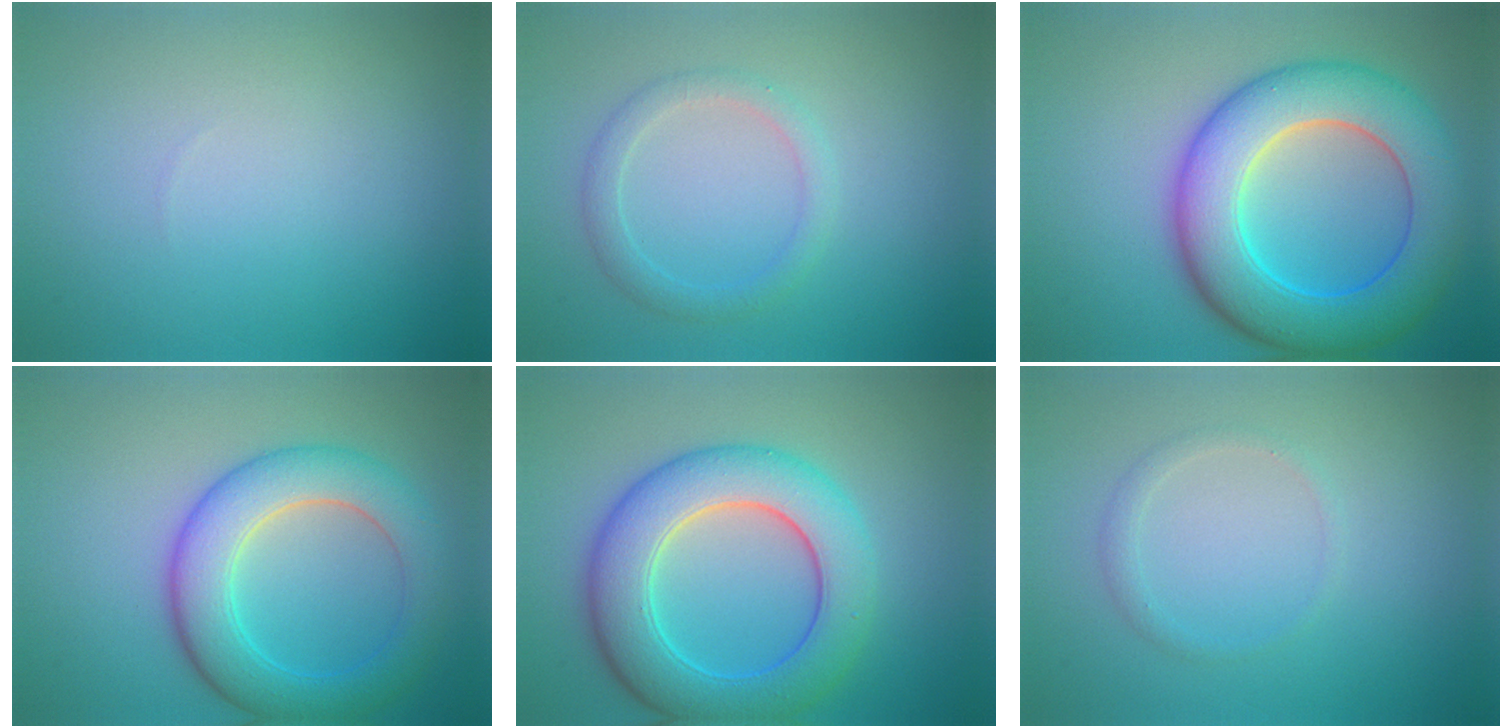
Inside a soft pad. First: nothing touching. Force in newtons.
{"total": 2.0, "press": 2.0, "slide": 0.1}
{"total": 10.1, "press": 10.1, "slide": 0.2}
{"total": 6.6, "press": 6.6, "slide": 0.1}
{"total": 8.3, "press": 8.3, "slide": 0.2}
{"total": 1.1, "press": 1.0, "slide": 0.1}